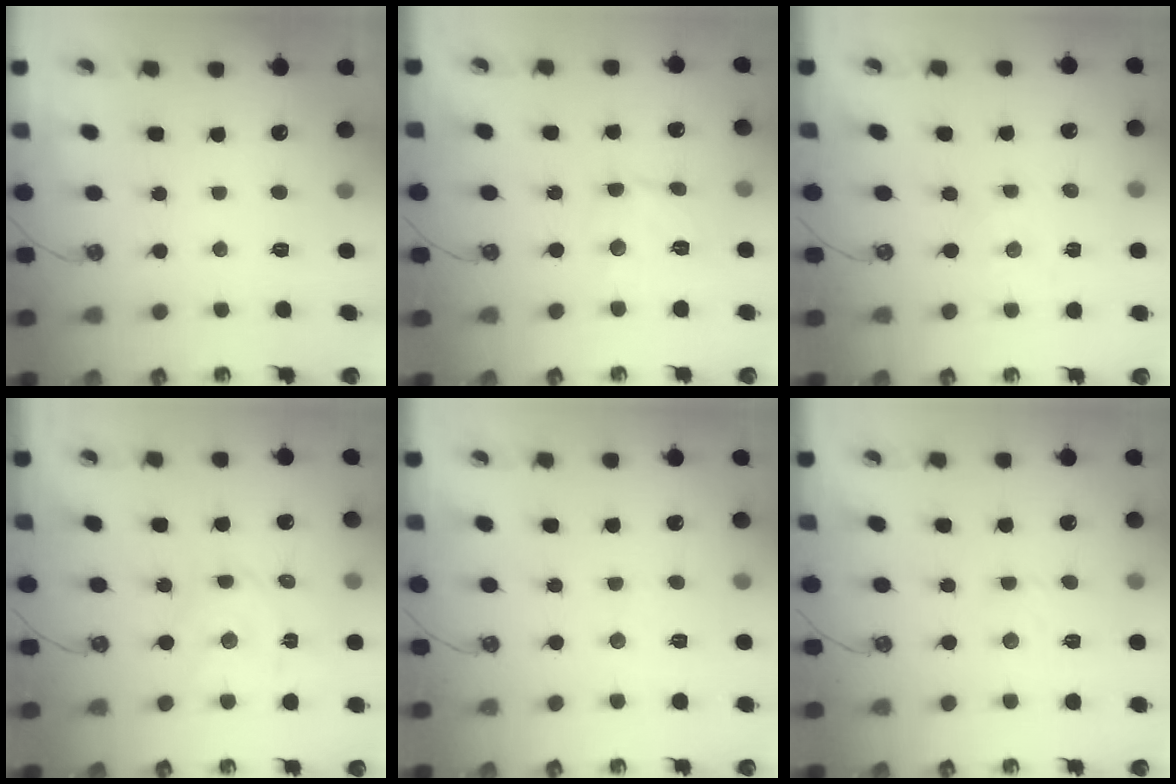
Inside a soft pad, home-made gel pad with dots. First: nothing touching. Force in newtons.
{"total": 8.0, "press": 8.0, "slide": 0.5}
{"total": 0.0}
{"total": 6.4, "press": 6.3, "slide": 1.0}
{"total": 3.7, "press": 3.6, "slide": 0.6}
{"total": 3.0, "press": 3.0, "slide": 0.5}